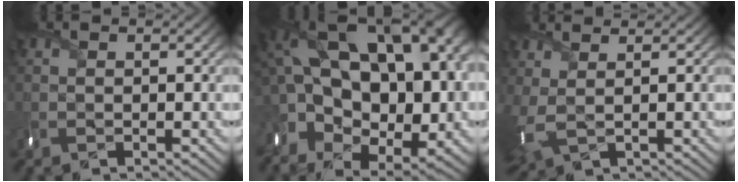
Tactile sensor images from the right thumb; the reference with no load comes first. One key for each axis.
{"total": 18.5, "fx": 1.0, "fy": 11.4, "fz": 14.6, "tx": -0.248, "ty": -0.016, "tz": 0.051}
{"total": 3.5, "fx": 1.2, "fy": 1.6, "fz": 2.9, "tx": -0.081, "ty": -0.003, "tz": 0.035}